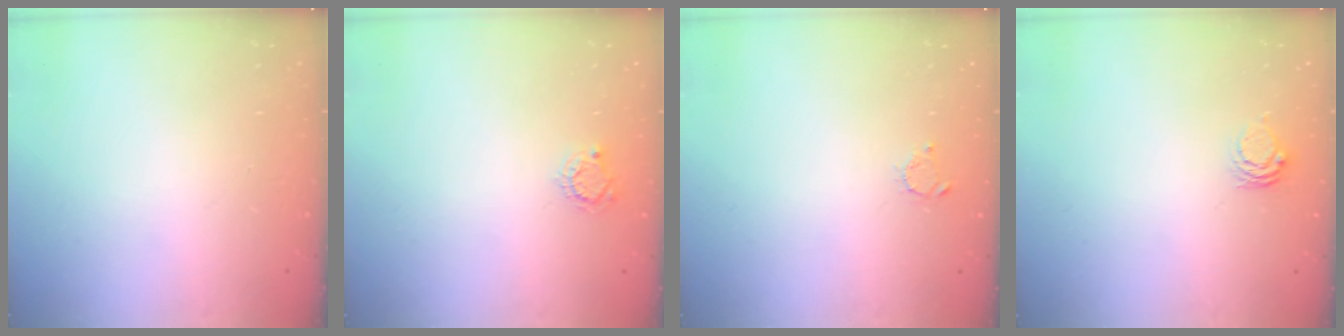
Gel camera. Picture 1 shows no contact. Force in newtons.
{"total": 3.7, "press": 3.7, "slide": 0.3}
{"total": 2.2, "press": 2.2, "slide": 0.3}
{"total": 3.9, "press": 3.8, "slide": 0.4}